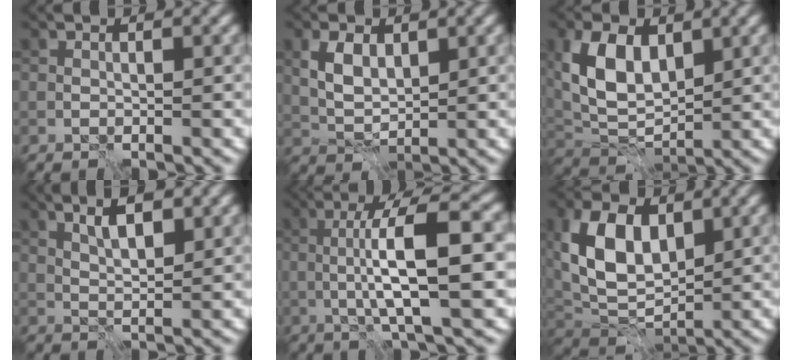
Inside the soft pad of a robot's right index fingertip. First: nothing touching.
{"total": 3.6, "force": [1.5, 2.2, 2.5], "torque": [-0.056, 0.003, 0.029]}
{"total": 7.4, "force": [2.3, 4.5, 5.3], "torque": [-0.116, 0.003, 0.043]}
{"total": 3.5, "force": [1.9, 1.0, 2.8], "torque": [-0.051, 0.002, 0.035]}
{"total": 9.1, "force": [-0.3, 2.0, 8.8], "torque": [-0.141, 0.016, -0.007]}
{"total": 8.5, "force": [2.4, 5.4, 6.2], "torque": [-0.136, 0.003, 0.042]}